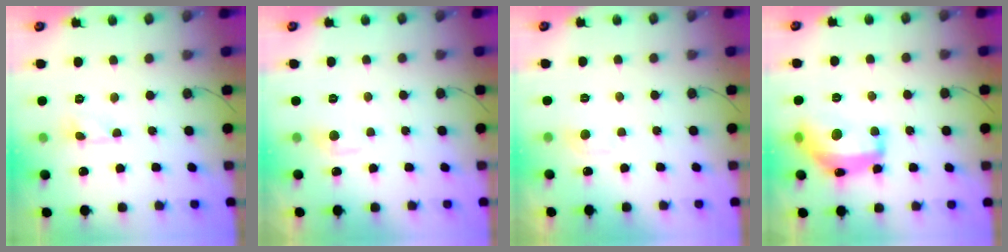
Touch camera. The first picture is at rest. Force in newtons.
{"total": 4.8, "press": 4.8, "slide": 0.7}
{"total": 6.1, "press": 6.0, "slide": 0.9}
{"total": 17.2, "press": 17.2, "slide": 0.6}